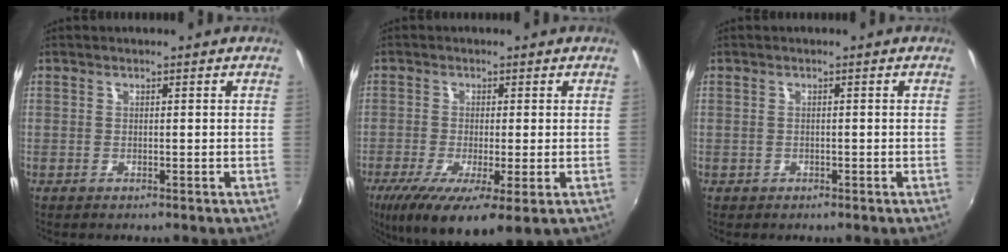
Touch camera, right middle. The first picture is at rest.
{"total": 11.3, "force": [-5.3, 2.2, 9.7], "torque": [-0.189, -0.044, -0.086]}
{"total": 0.7, "force": [-0.3, 0.6, 0.0], "torque": [-0.002, 0.000, -0.001]}